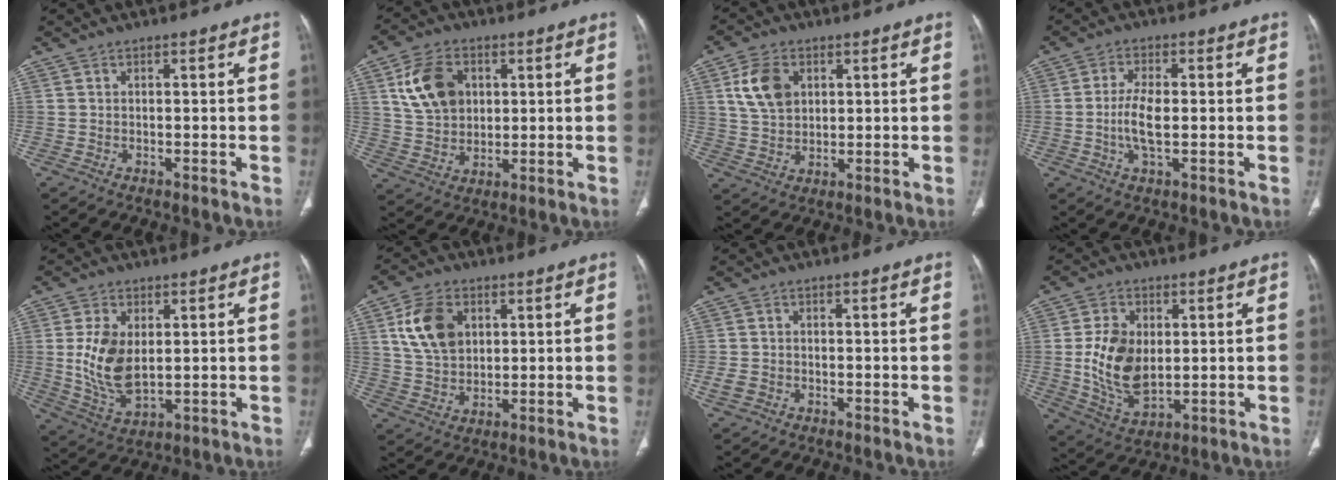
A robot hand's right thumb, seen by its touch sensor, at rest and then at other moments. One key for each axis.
{"total": 11.2, "fx": 3.5, "fy": 8.1, "fz": 6.8, "tx": -0.108, "ty": -0.004, "tz": 0.069}
{"total": 8.3, "fx": 2.9, "fy": 5.8, "fz": 5.3, "tx": -0.088, "ty": -0.008, "tz": 0.059}
{"total": 6.0, "fx": -0.5, "fy": 2.4, "fz": 5.5, "tx": -0.118, "ty": 0.000, "tz": -0.012}
{"total": 10.9, "fx": 1.3, "fy": 6.3, "fz": 8.8, "tx": -0.165, "ty": -0.015, "tz": 0.036}
{"total": 10.6, "fx": 3.5, "fy": 7.3, "fz": 6.7, "tx": -0.111, "ty": -0.008, "tz": 0.070}
{"total": 2.4, "fx": -0.9, "fy": 1.9, "fz": 1.1, "tx": -0.023, "ty": 0.006, "tz": -0.017}
{"total": 12.1, "fx": 0.8, "fy": 7.8, "fz": 9.3, "tx": -0.161, "ty": -0.013, "tz": 0.025}